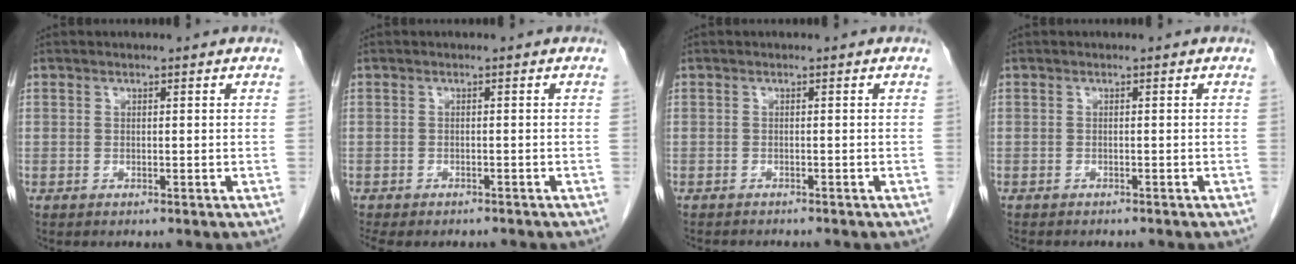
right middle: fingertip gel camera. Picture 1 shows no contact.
{"total": 7.6, "force": [-6.6, 2.6, 2.8], "torque": [-0.048, -0.007, -0.083]}
{"total": 4.3, "force": [-4.0, 0.9, 1.5], "torque": [-0.024, -0.008, -0.051]}
{"total": 4.7, "force": [-4.2, 1.1, 1.9], "torque": [-0.028, -0.009, -0.052]}